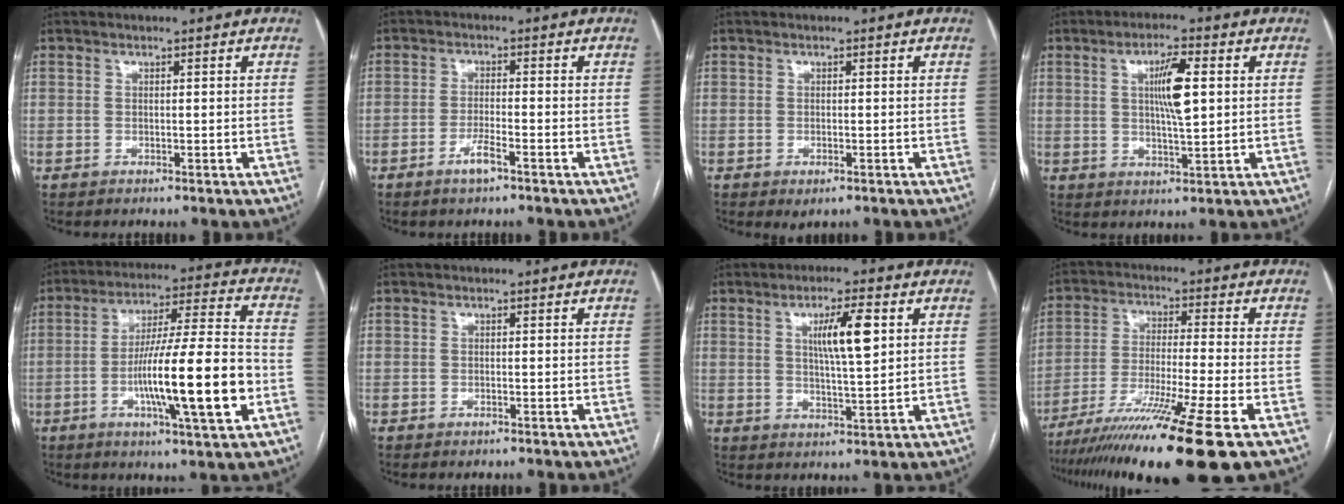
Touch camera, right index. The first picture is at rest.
{"total": 3.3, "force": [-2.1, 0.3, 2.5], "torque": [-0.050, -0.002, -0.039]}
{"total": 1.6, "force": [-0.8, 0.7, 1.2], "torque": [-0.015, -0.002, -0.005]}
{"total": 6.9, "force": [1.6, 1.0, 6.6], "torque": [-0.120, 0.004, 0.030]}
{"total": 17.5, "force": [-4.6, 0.6, 16.9], "torque": [-0.290, -0.003, -0.073]}
{"total": 0.5, "force": [-0.4, 0.2, 0.3], "torque": [-0.006, -0.001, -0.004]}
{"total": 7.3, "force": [2.3, 0.8, 6.9], "torque": [-0.120, 0.003, 0.040]}
{"total": 17.7, "force": [-11.7, -1.5, 13.2], "torque": [-0.215, -0.049, -0.198]}